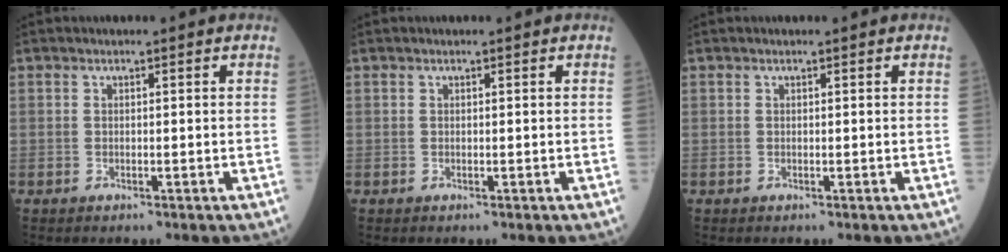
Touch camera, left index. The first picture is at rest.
{"total": 0.0}
{"total": 0.0}